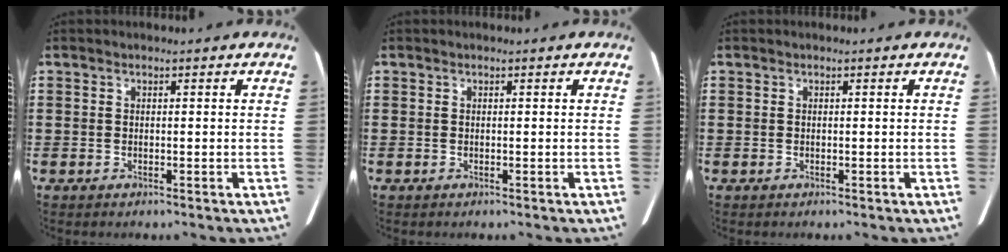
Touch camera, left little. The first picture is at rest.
{"total": 0.0}
{"total": 0.0}